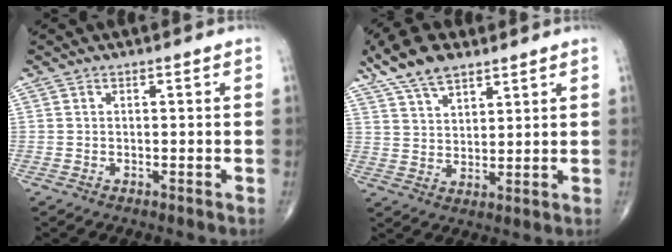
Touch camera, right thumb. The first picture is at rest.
{"total": 10.5, "force": [7.3, 4.6, 5.9], "torque": [-0.096, -0.019, 0.138]}